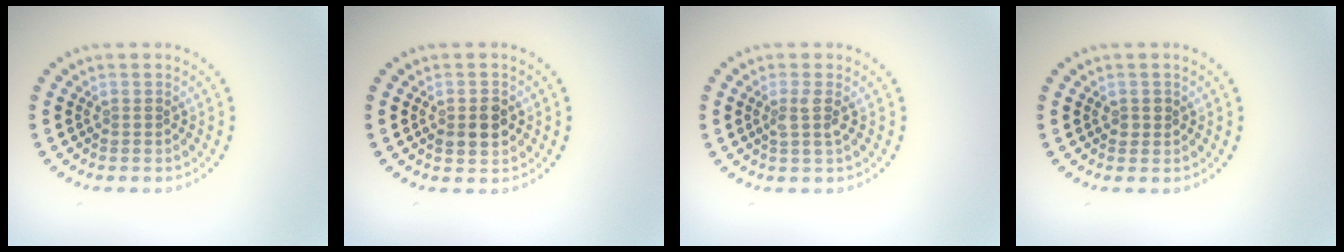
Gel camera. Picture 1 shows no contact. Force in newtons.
{"total": 2.7, "press": 2.7, "slide": 0.2}
{"total": 1.6, "press": 1.2, "slide": 1.0}
{"total": 0.9, "press": 0.8, "slide": 0.1}